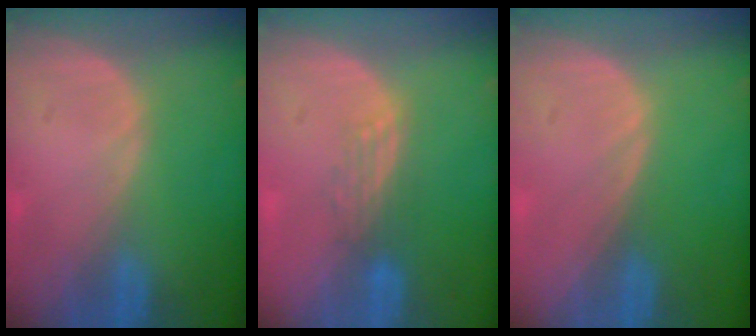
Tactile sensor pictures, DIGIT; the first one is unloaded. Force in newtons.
{"total": 2.8, "press": 2.4, "slide": 1.4}
{"total": 0.0}